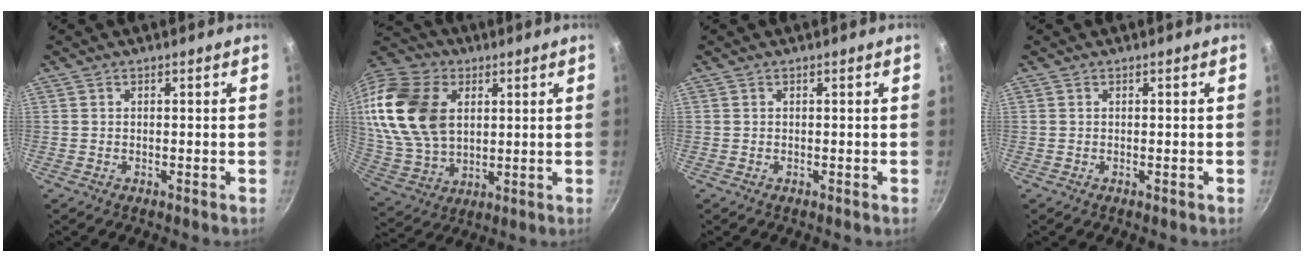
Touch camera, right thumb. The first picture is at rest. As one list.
[{"total": 24.2, "force": [5.7, 16.7, 16.5], "torque": [-0.335, 0.002, 0.113]}, {"total": 0.0}, {"total": 0.0}]